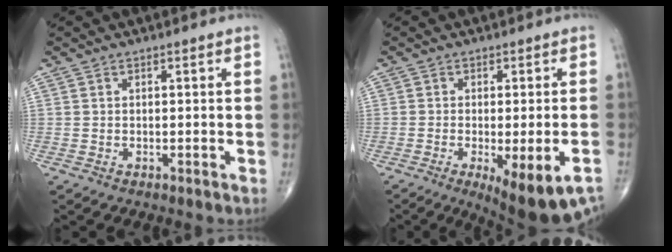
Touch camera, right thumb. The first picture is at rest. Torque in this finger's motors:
{"motor_torque": [0.14, 0.33, -0.09, -0.35, 0.01]}